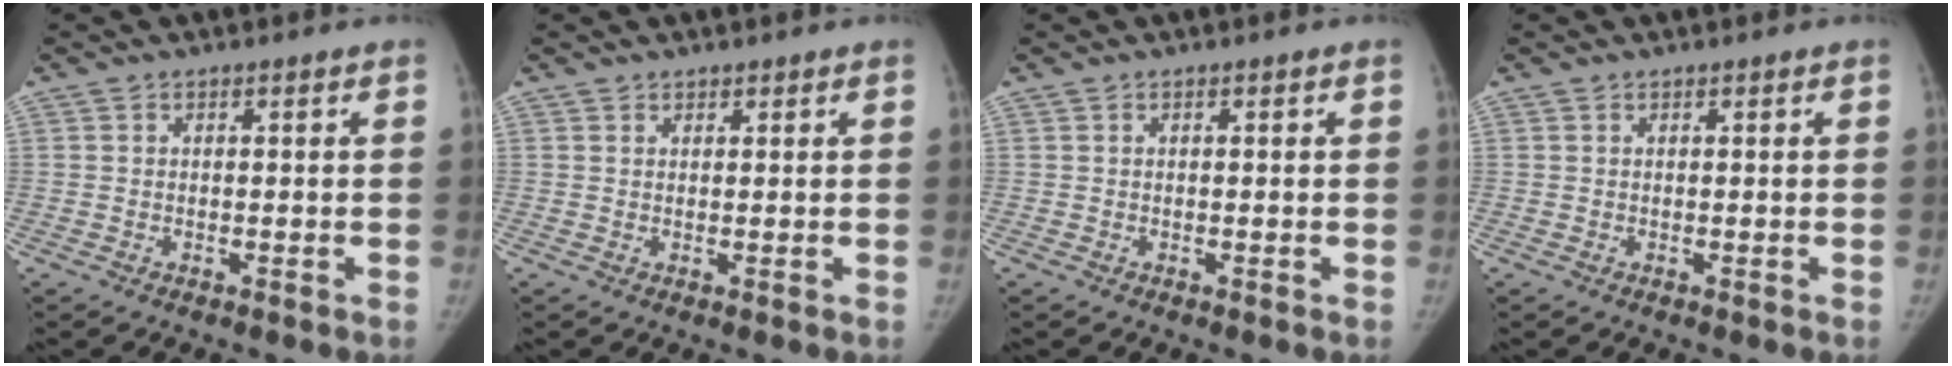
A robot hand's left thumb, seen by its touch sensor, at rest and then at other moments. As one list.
[{"total": 0.9, "force": [0.7, 0.5, 0.0], "torque": [0.012, -0.005, 0.008]}, {"total": 0.0}, {"total": 0.0}]